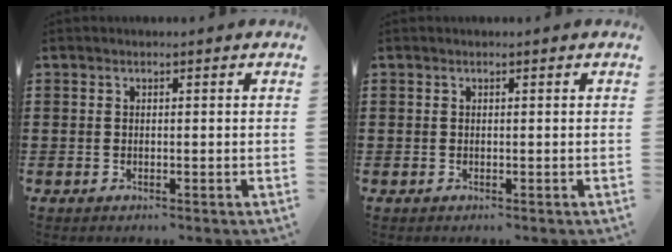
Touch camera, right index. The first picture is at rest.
{"total": 0.0}